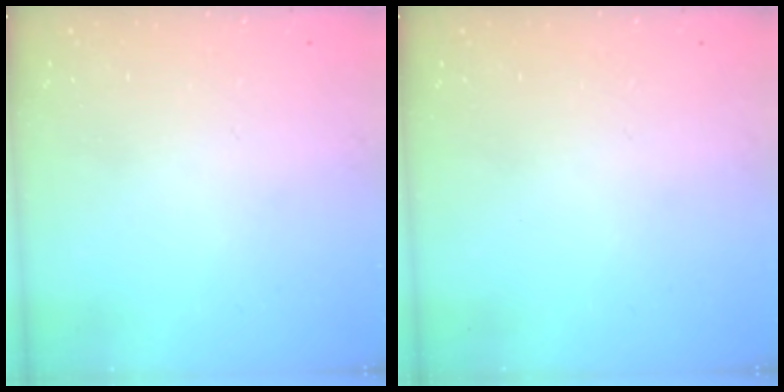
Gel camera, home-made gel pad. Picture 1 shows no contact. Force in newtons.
{"total": 0.0}